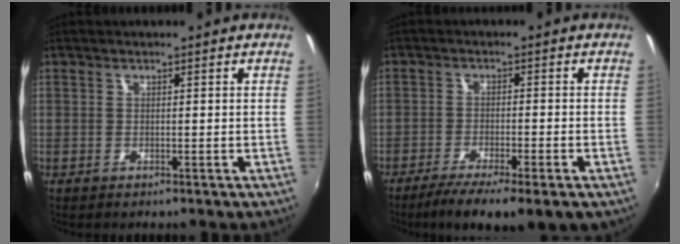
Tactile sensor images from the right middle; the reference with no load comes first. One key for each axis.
{"total": 9.9, "fx": -6.6, "fy": 1.8, "fz": 7.2, "tx": -0.140, "ty": -0.033, "tz": -0.104}